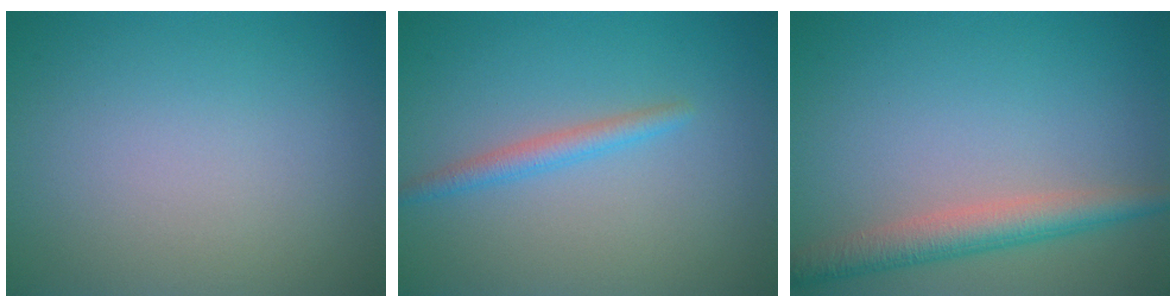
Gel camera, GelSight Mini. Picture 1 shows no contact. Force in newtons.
{"total": 1.8, "press": 1.8, "slide": 0.0}
{"total": 3.7, "press": 3.7, "slide": 0.2}